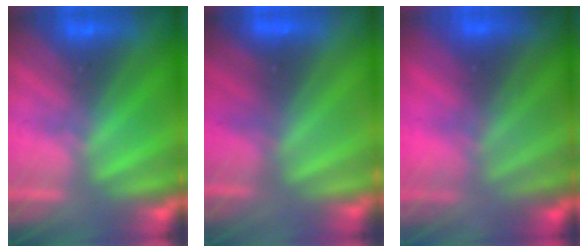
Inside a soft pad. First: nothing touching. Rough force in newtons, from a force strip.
{"total": 3.8}
{"total": 13.7}